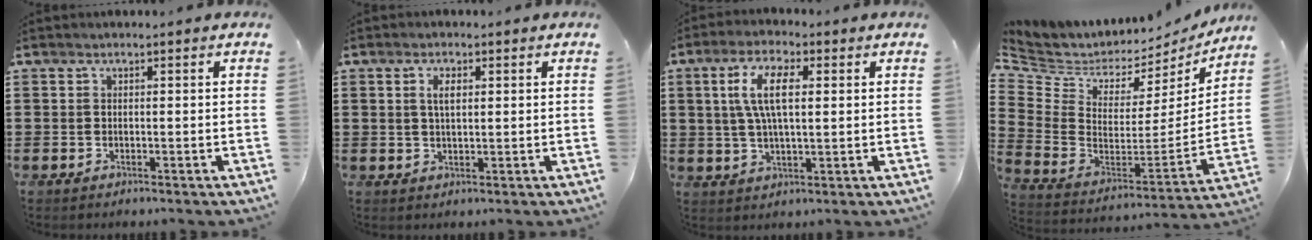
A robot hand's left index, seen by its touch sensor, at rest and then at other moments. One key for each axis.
{"total": 2.0, "fx": 0.6, "fy": 0.8, "fz": 1.7, "tx": -0.037, "ty": 0.005, "tz": 0.009}
{"total": 7.8, "fx": 1.6, "fy": 3.3, "fz": 6.9, "tx": -0.152, "ty": 0.008, "tz": 0.021}
{"total": 4.1, "fx": 2.9, "fy": 2.7, "fz": 1.0, "tx": -0.054, "ty": -0.042, "tz": 0.046}